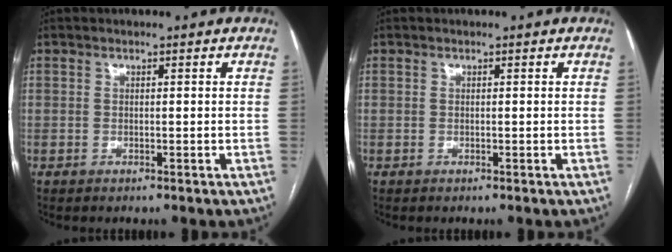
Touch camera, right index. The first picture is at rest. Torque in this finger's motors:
{"motor_torque": [0.00, 0.00, 0.04, 0.01]}